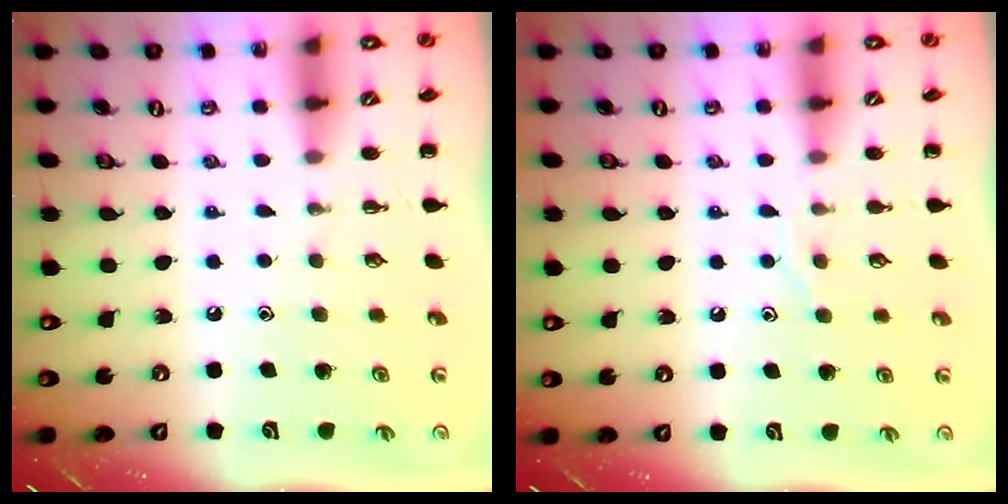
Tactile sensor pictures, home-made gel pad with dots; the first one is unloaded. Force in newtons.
{"total": 6.2, "press": 6.2, "slide": 0.8}